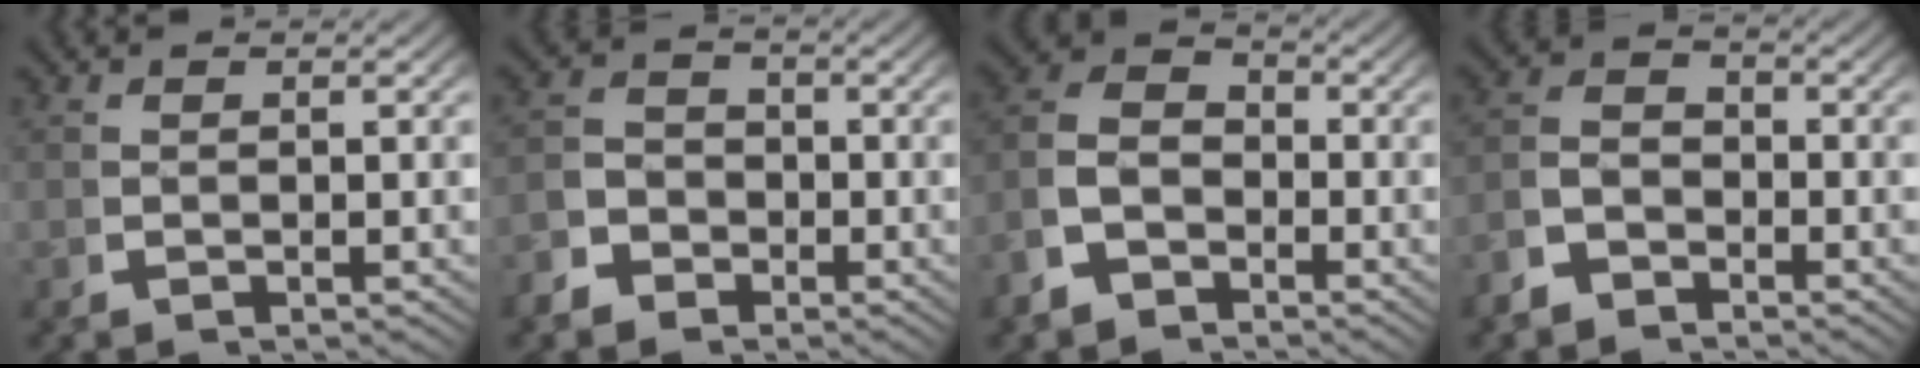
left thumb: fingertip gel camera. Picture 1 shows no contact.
{"total": 3.7, "force": [-1.8, 3.0, 1.2], "torque": [-0.012, -0.009, -0.035]}
{"total": 6.0, "force": [-1.6, 4.7, 3.5], "torque": [-0.068, -0.016, -0.028]}
{"total": 3.3, "force": [-1.9, 2.3, 1.5], "torque": [-0.029, -0.016, -0.033]}